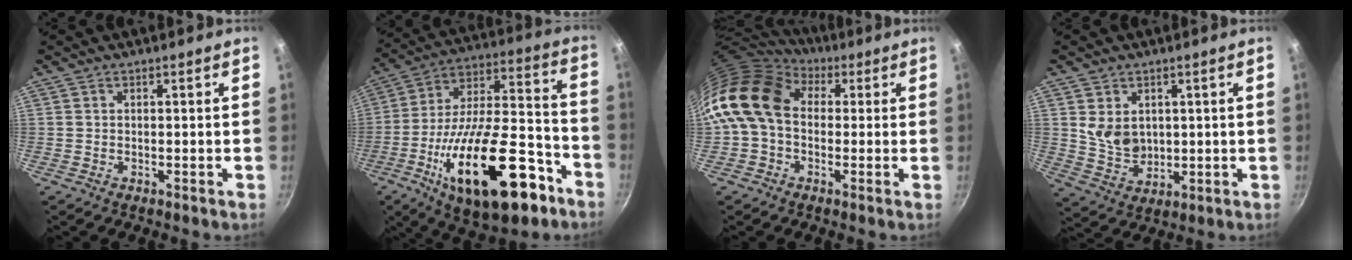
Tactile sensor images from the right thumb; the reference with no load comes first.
{"total": 29.3, "force": [-13.4, 12.5, 22.9], "torque": [-0.340, 0.066, -0.202]}
{"total": 14.6, "force": [2.1, 10.9, 9.6], "torque": [-0.162, 0.021, 0.015]}
{"total": 7.3, "force": [1.6, 5.6, 4.4], "torque": [-0.063, -0.018, 0.045]}